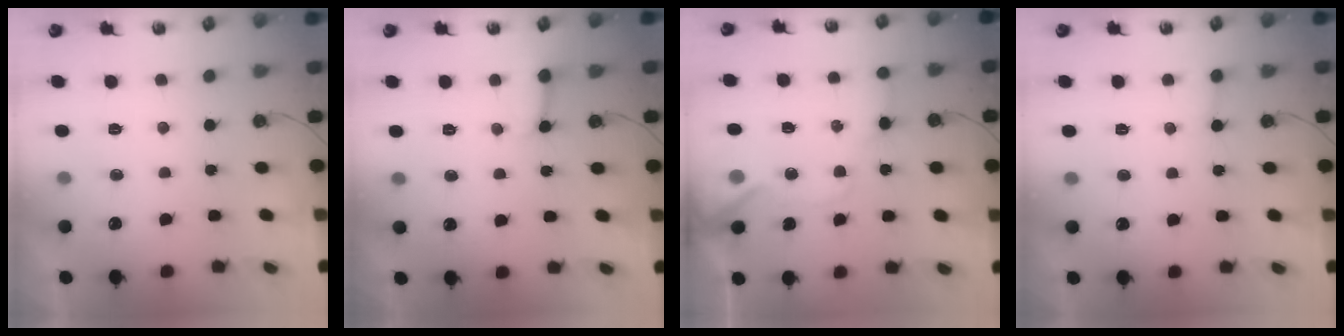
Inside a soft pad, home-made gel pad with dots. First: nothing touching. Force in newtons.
{"total": 3.5, "press": 3.5, "slide": 0.2}
{"total": 13.6, "press": 13.5, "slide": 1.7}
{"total": 4.1, "press": 4.0, "slide": 0.4}